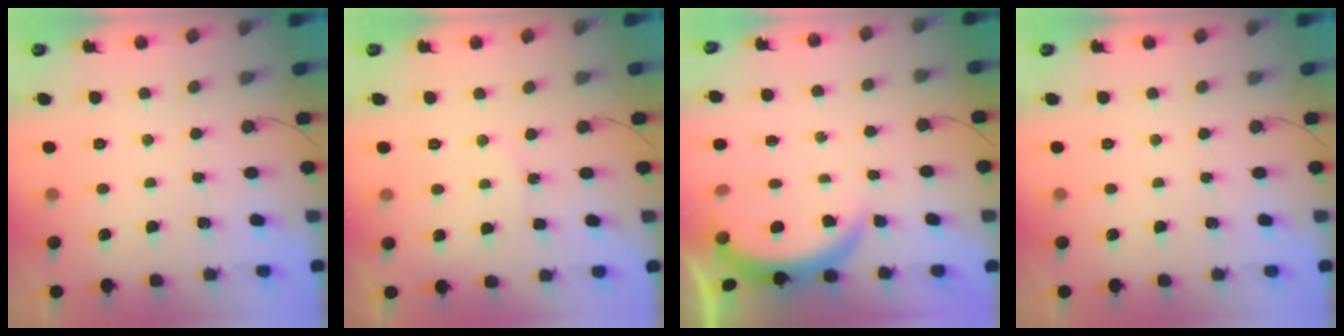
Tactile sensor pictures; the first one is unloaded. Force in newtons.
{"total": 5.1, "press": 5.0, "slide": 0.4}
{"total": 3.9, "press": 3.8, "slide": 0.2}
{"total": 0.0}